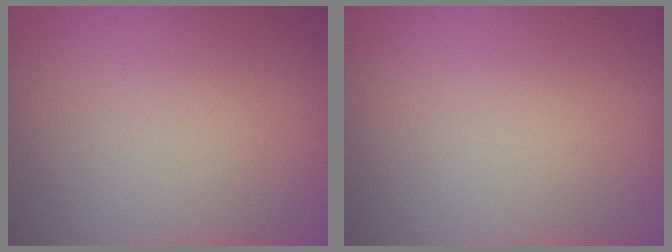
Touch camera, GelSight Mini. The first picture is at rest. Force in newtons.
{"total": 0.0}